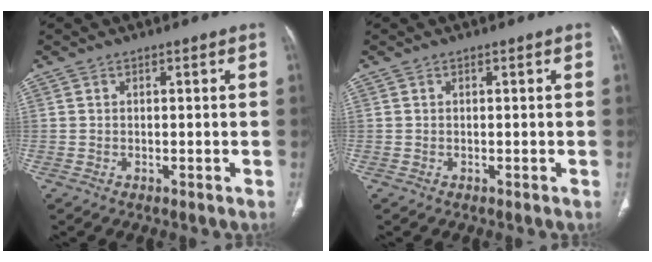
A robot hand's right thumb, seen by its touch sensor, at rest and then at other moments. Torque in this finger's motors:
{"motor_torque": [0.36, 0.41, -0.15, 0.15, 0.00]}